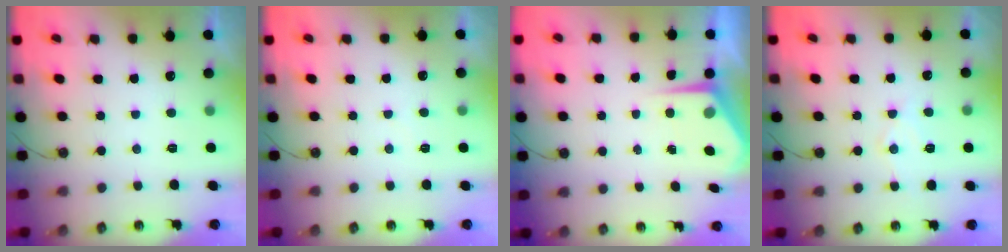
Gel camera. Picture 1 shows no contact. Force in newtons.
{"total": 2.8, "press": 2.7, "slide": 0.5}
{"total": 5.2, "press": 5.2, "slide": 0.1}
{"total": 7.4, "press": 7.4, "slide": 0.4}